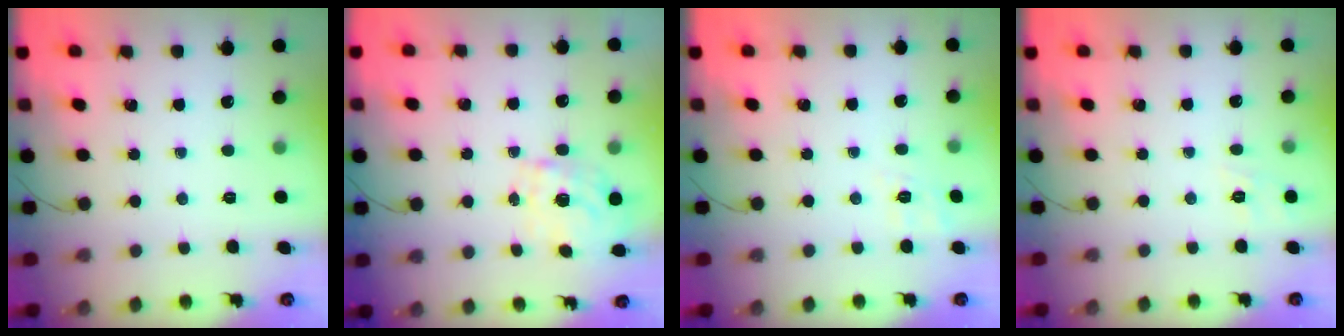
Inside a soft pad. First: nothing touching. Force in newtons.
{"total": 1.3, "press": 1.1, "slide": 0.6}
{"total": 2.0, "press": 0.1, "slide": 2.0}
{"total": 8.5, "press": 8.3, "slide": 1.7}